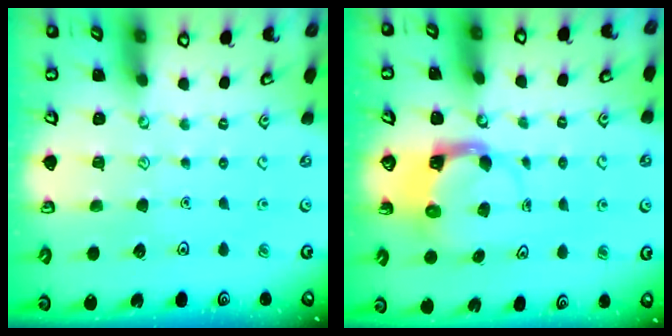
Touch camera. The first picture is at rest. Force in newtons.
{"total": 3.5, "press": 3.5, "slide": 0.4}